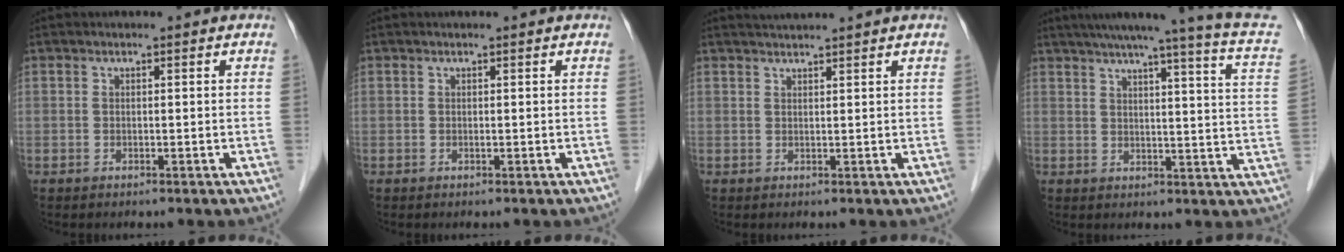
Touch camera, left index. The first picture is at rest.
{"total": 0.0}
{"total": 2.7, "force": [2.5, -0.7, 0.7], "torque": [-0.007, 0.019, 0.048]}
{"total": 19.1, "force": [15.4, -0.9, 11.2], "torque": [-0.167, -0.024, 0.177]}